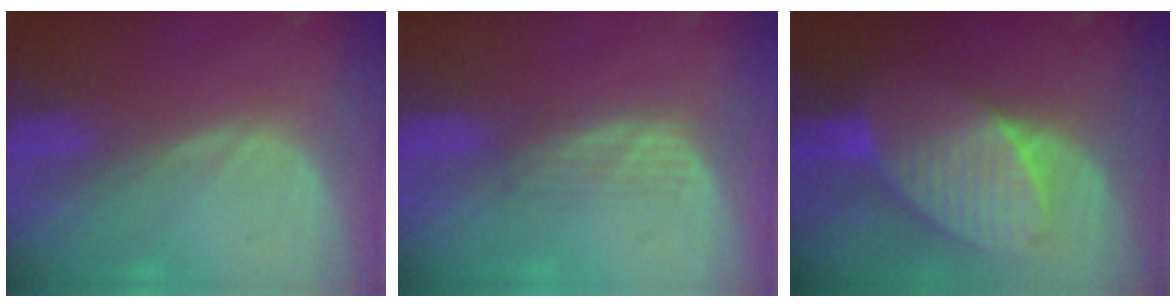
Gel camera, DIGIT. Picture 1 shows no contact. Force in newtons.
{"total": 2.9, "press": 2.6, "slide": 1.4}
{"total": 9.2, "press": 9.2, "slide": 0.4}